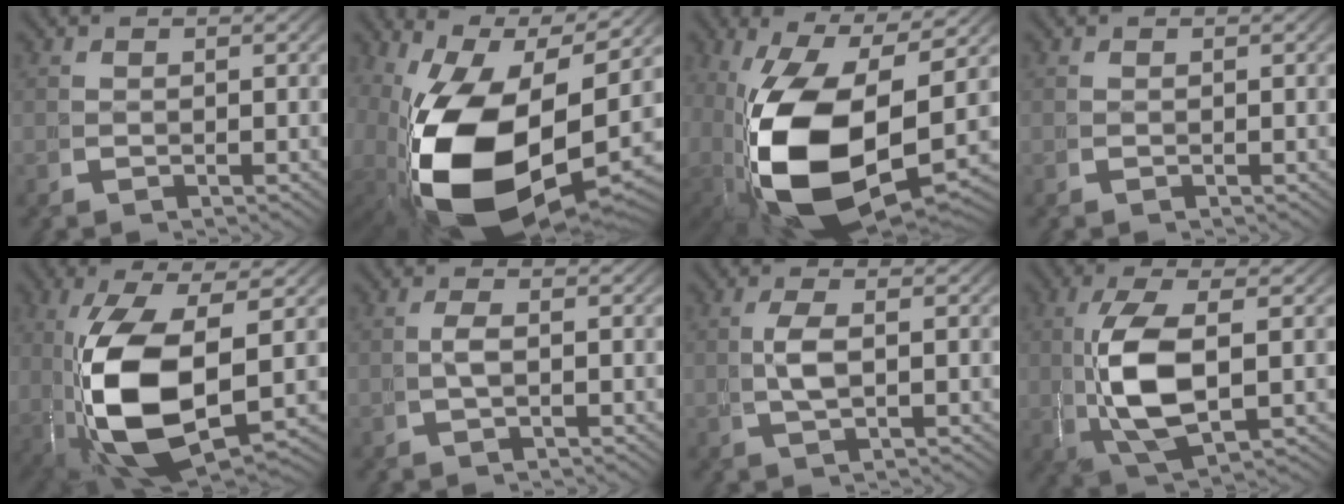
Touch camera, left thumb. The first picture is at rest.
{"total": 19.5, "force": [-0.9, 12.2, 15.1], "torque": [-0.322, -0.086, 0.033]}
{"total": 16.9, "force": [-1.5, 10.2, 13.4], "torque": [-0.298, -0.073, 0.021]}
{"total": 0.0}
{"total": 13.6, "force": [-1.1, 7.4, 11.4], "torque": [-0.262, -0.048, 0.021]}
{"total": 1.1, "force": [0.0, 0.2, 1.1], "torque": [-0.027, 0.001, 0.001]}
{"total": 2.0, "force": [0.5, 0.4, 1.9], "torque": [-0.047, 0.003, 0.012]}
{"total": 9.5, "force": [-0.1, 4.6, 8.3], "torque": [-0.201, -0.027, 0.023]}